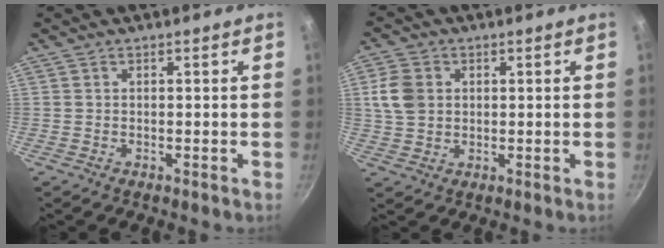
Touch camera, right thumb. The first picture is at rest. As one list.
[{"total": 6.6, "force": [1.2, 5.3, 3.9], "torque": [-0.064, 0.003, 0.023]}]